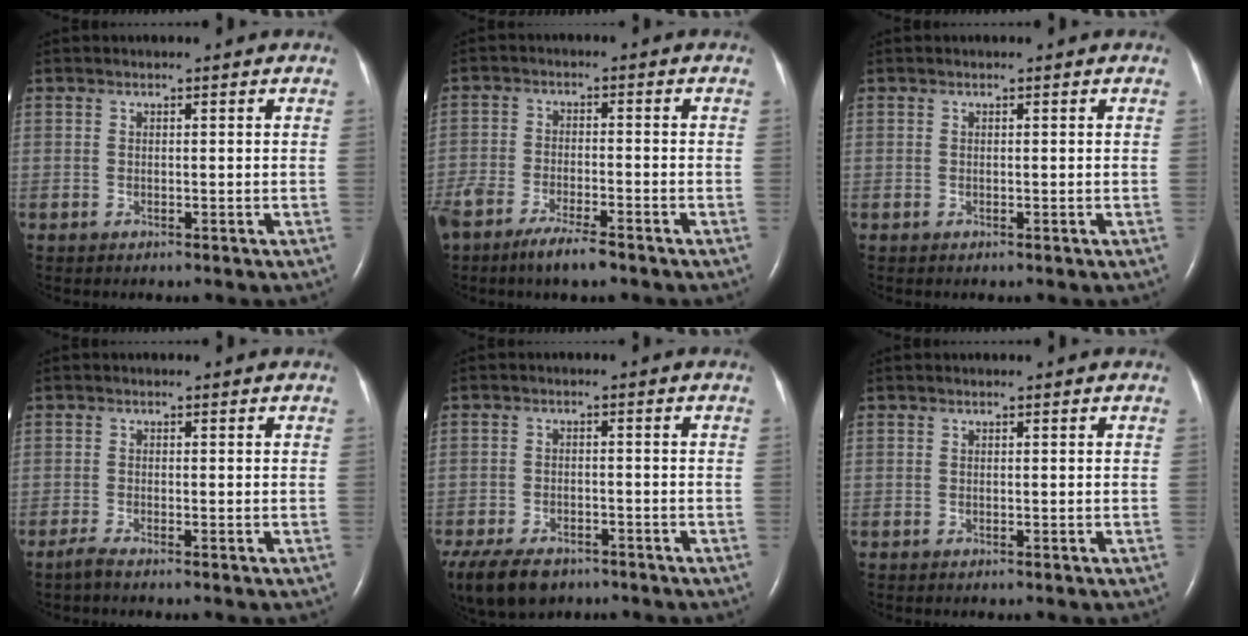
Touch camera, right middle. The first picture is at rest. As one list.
[{"total": 7.3, "force": [-5.6, 1.5, 4.5], "torque": [-0.085, -0.012, -0.099]}, {"total": 0.0}, {"total": 1.3, "force": [-1.1, -0.2, 0.7], "torque": [-0.023, -0.005, -0.025]}, {"total": 12.7, "force": [-8.6, 7.1, 6.1], "torque": [-0.150, -0.018, -0.129]}, {"total": 0.0}]